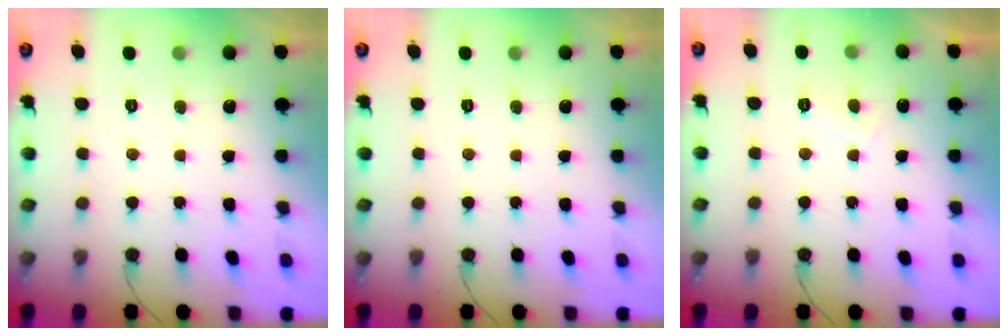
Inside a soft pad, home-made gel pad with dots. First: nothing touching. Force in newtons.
{"total": 0.0}
{"total": 1.5, "press": 1.3, "slide": 0.7}